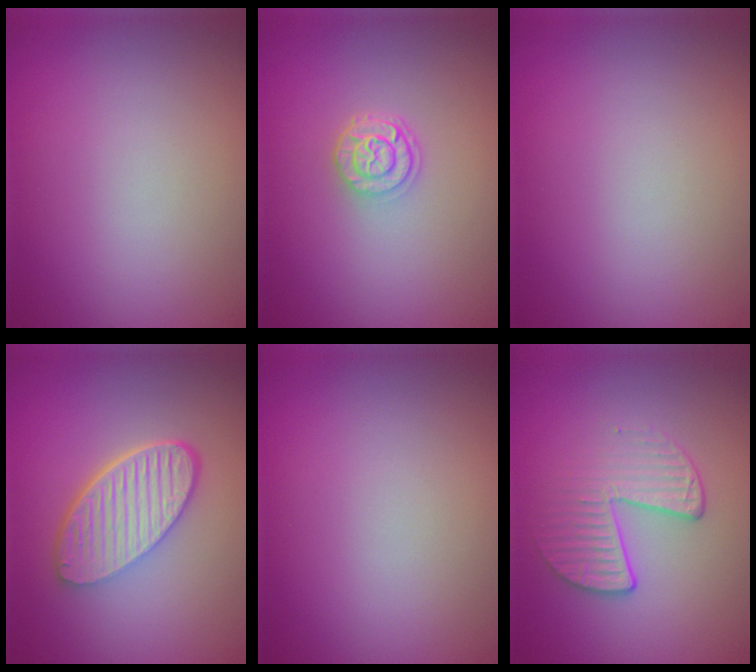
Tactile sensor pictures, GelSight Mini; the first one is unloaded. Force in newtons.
{"total": 2.4, "press": 1.9, "slide": 1.5}
{"total": 0.0}
{"total": 6.0, "press": 4.4, "slide": 4.1}
{"total": 0.0}
{"total": 2.8, "press": 2.0, "slide": 1.9}